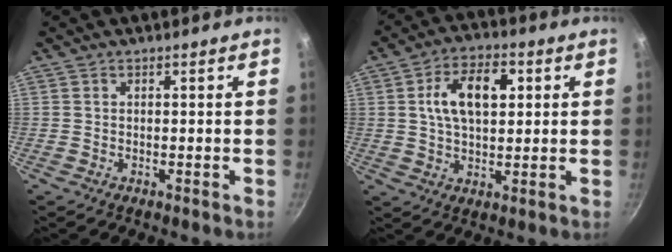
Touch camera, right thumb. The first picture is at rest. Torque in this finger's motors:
{"motor_torque": [0.15, 0.21, 0.63, -0.46, 0.14]}